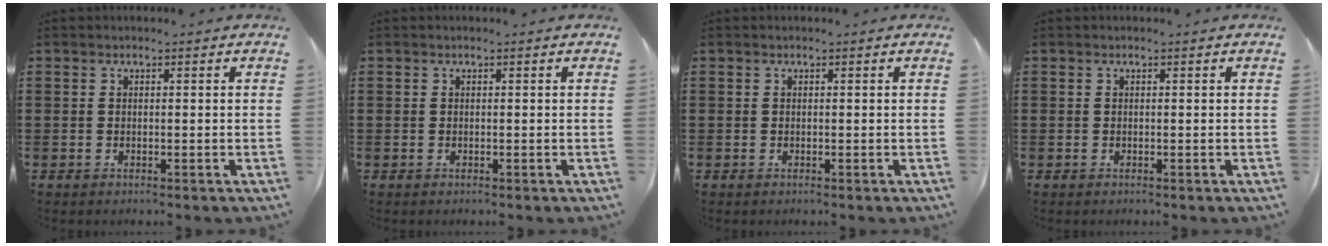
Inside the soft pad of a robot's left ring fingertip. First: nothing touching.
{"total": 0.0}
{"total": 0.0}
{"total": 0.0}